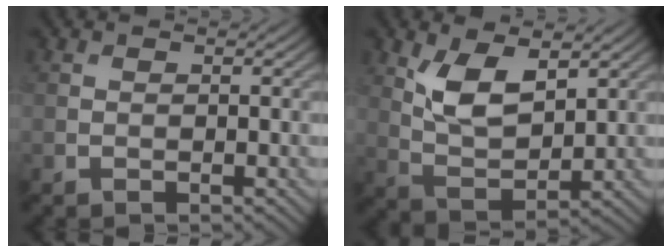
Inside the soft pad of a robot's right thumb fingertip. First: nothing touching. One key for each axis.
{"total": 7.3, "fx": 3.4, "fy": 3.4, "fz": 5.4, "tx": -0.117, "ty": -0.010, "tz": 0.068}